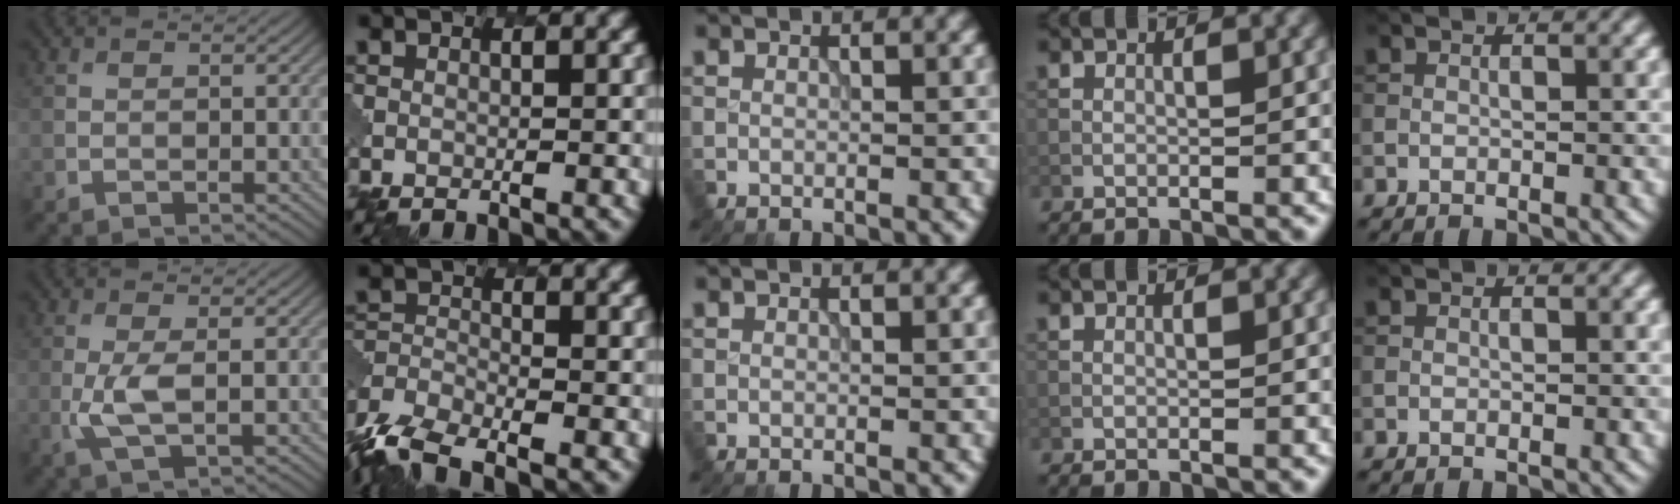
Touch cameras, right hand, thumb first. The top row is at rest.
{"thumb": {"total": 3.9, "force": [-0.3, 1.1, 3.7], "torque": [-0.090, -0.003, -0.010]}, "index": {"total": 6.9, "force": [-5.4, 2.4, 3.6], "torque": [-0.076, -0.013, -0.113]}}